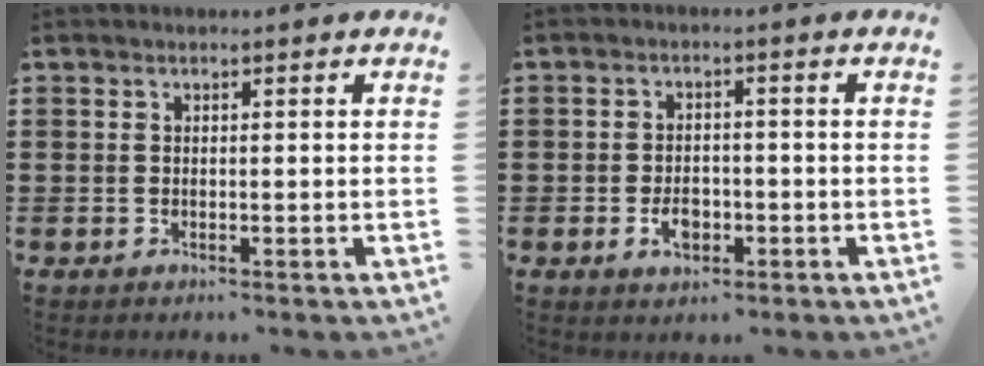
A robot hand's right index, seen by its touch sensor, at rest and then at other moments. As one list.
[{"total": 3.3, "force": [-1.2, 2.1, 2.3], "torque": [-0.043, 0.003, -0.020]}]